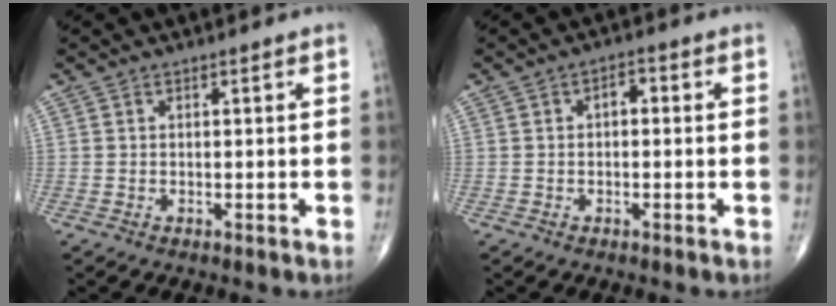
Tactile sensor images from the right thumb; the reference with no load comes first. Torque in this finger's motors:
{"motor_torque": [0.98, 1.70, 0.48, 0.14, 0.00]}